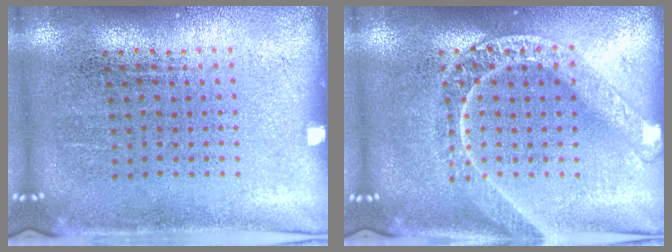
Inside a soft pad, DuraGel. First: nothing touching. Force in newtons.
{"total": 3.0, "press": 2.9, "slide": 0.4}